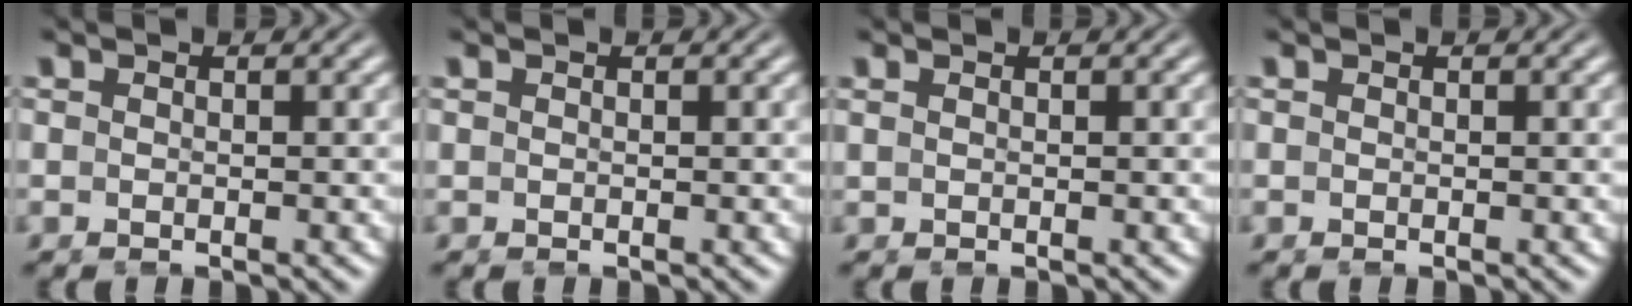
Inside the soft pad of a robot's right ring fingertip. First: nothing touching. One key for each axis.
{"total": 0.0}
{"total": 0.6, "fx": 0.4, "fy": -0.4, "fz": 0.2, "tx": -0.001, "ty": 0.002, "tz": 0.010}
{"total": 0.0}